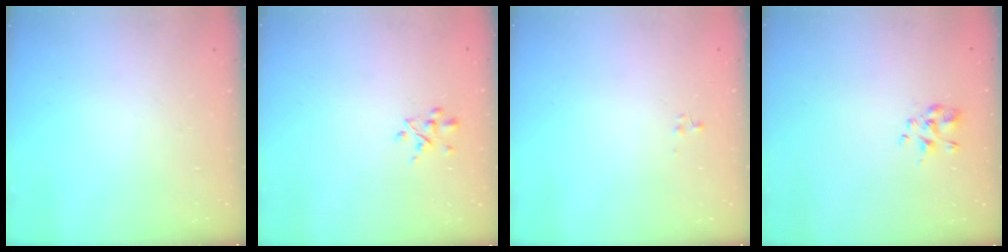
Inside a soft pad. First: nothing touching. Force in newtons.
{"total": 3.0, "press": 2.8, "slide": 1.1}
{"total": 0.0}
{"total": 2.3, "press": 2.2, "slide": 0.8}